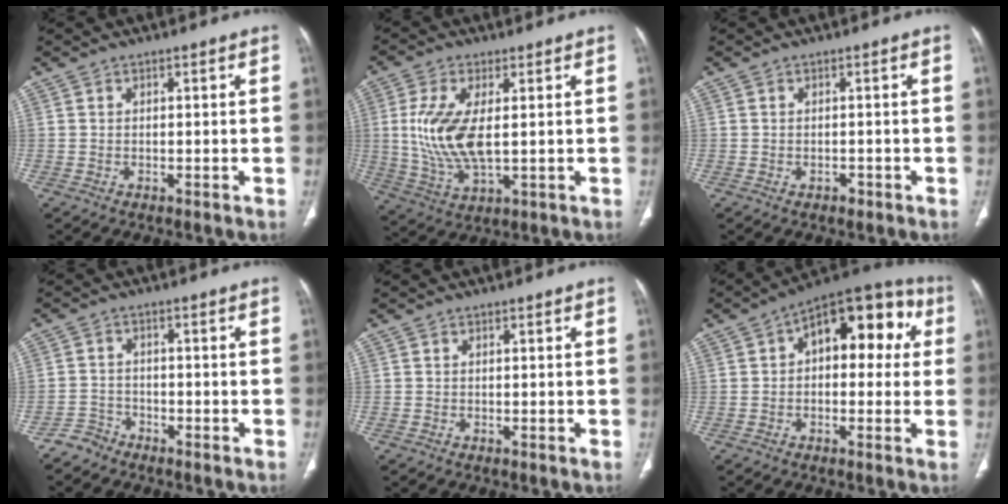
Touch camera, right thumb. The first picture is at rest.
{"total": 12.2, "force": [1.1, 5.5, 10.8], "torque": [-0.235, -0.014, 0.032]}
{"total": 1.1, "force": [-0.6, 0.8, 0.5], "torque": [-0.006, 0.005, -0.005]}
{"total": 3.0, "force": [-2.6, 1.4, -0.4], "torque": [0.014, 0.012, -0.052]}
{"total": 0.0}
{"total": 16.0, "force": [3.4, 9.0, 12.8], "torque": [-0.119, 0.040, 0.037]}